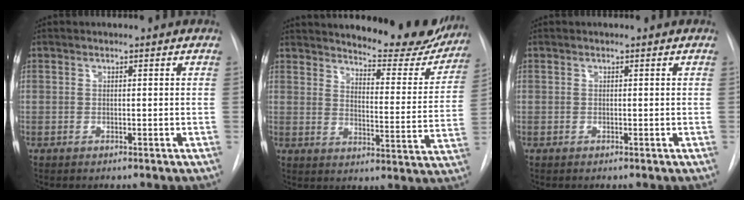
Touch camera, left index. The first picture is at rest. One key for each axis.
{"total": 18.6, "fx": 16.9, "fy": 4.1, "fz": 6.4, "tx": -0.076, "ty": -0.060, "tz": 0.202}
{"total": 0.0}